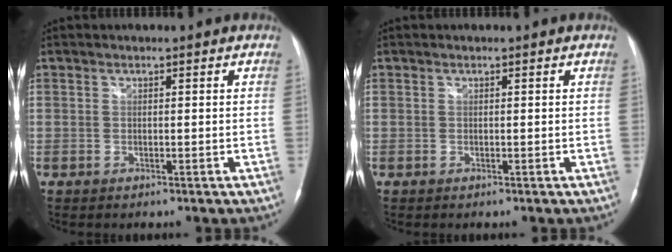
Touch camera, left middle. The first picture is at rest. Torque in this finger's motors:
{"motor_torque": [-0.02, -0.01, 0.00, 0.00]}